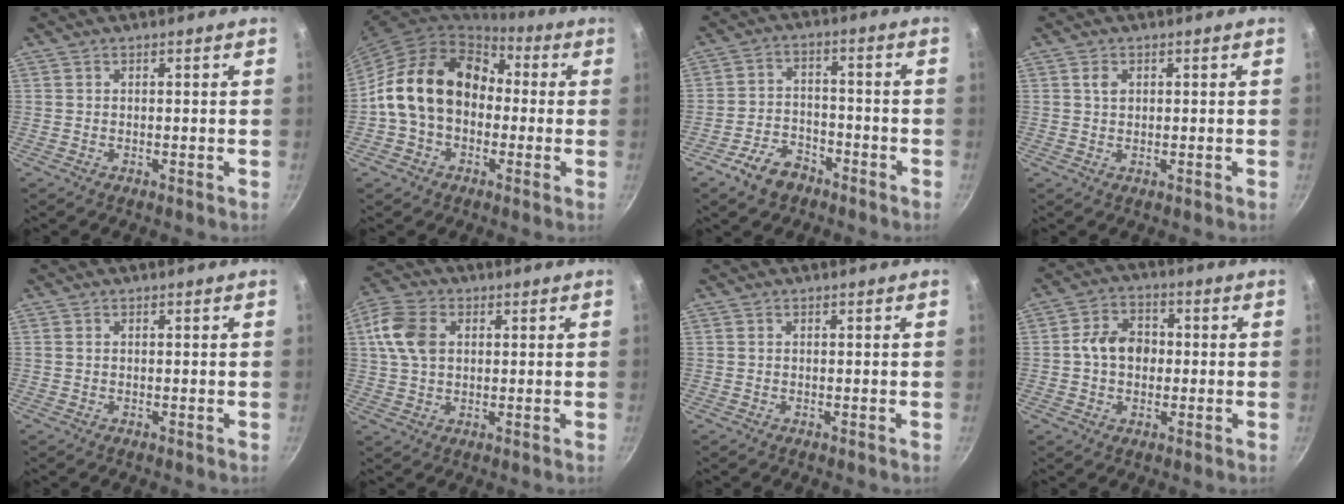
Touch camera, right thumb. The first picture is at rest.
{"total": 17.3, "force": [0.3, 13.0, 11.4], "torque": [-0.164, 0.046, -0.006]}
{"total": 7.7, "force": [-4.9, 4.7, 3.5], "torque": [-0.048, 0.045, -0.089]}
{"total": 1.9, "force": [0.6, 1.3, 1.3], "torque": [-0.019, -0.002, 0.009]}
{"total": 0.6, "force": [0.1, 0.4, 0.4], "torque": [-0.007, 0.002, 0.000]}
{"total": 9.4, "force": [2.0, 6.6, 6.4], "torque": [-0.119, 0.007, 0.028]}
{"total": 0.0}
{"total": 8.0, "force": [-0.2, 6.2, 5.2], "torque": [-0.065, 0.017, -0.014]}